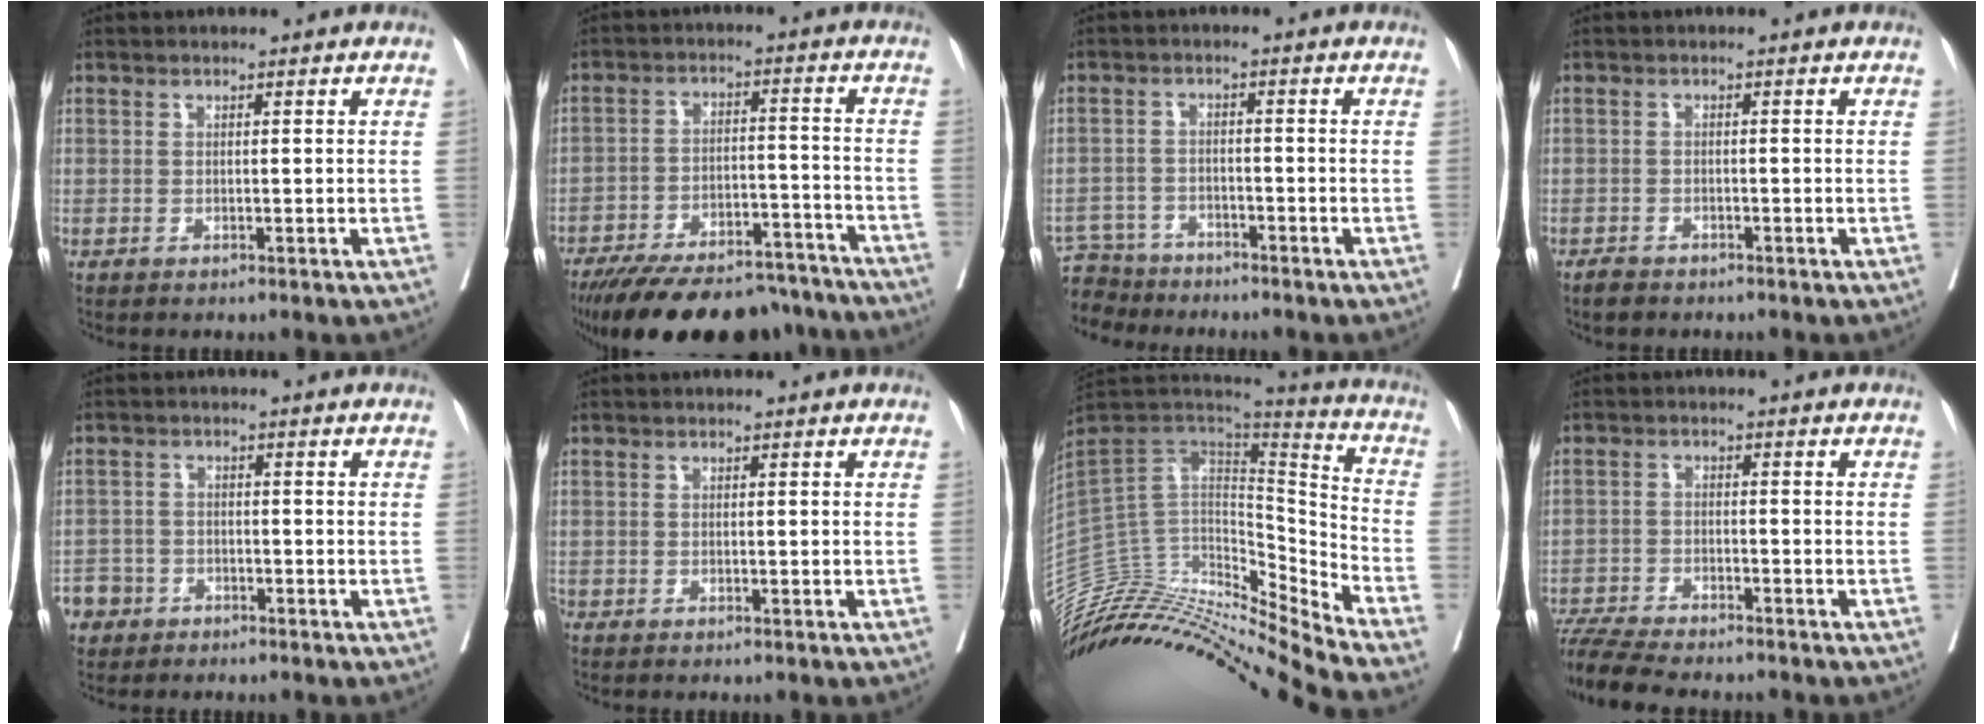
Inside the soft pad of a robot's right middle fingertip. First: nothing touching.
{"total": 22.7, "force": [-19.5, 7.1, 9.4], "torque": [-0.150, -0.008, -0.277]}
{"total": 6.0, "force": [-5.6, 1.9, -0.7], "torque": [0.020, 0.000, -0.103]}
{"total": 1.7, "force": [-1.4, 0.8, 0.4], "torque": [-0.012, 0.000, -0.021]}
{"total": 4.9, "force": [-3.3, 3.6, -0.1], "torque": [0.000, 0.008, -0.063]}
{"total": 0.0}
{"total": 24.3, "force": [-23.1, 1.4, 7.6], "torque": [-0.135, 0.033, -0.375]}
{"total": 10.8, "force": [-9.8, 1.0, 4.3], "torque": [-0.072, -0.011, -0.159]}